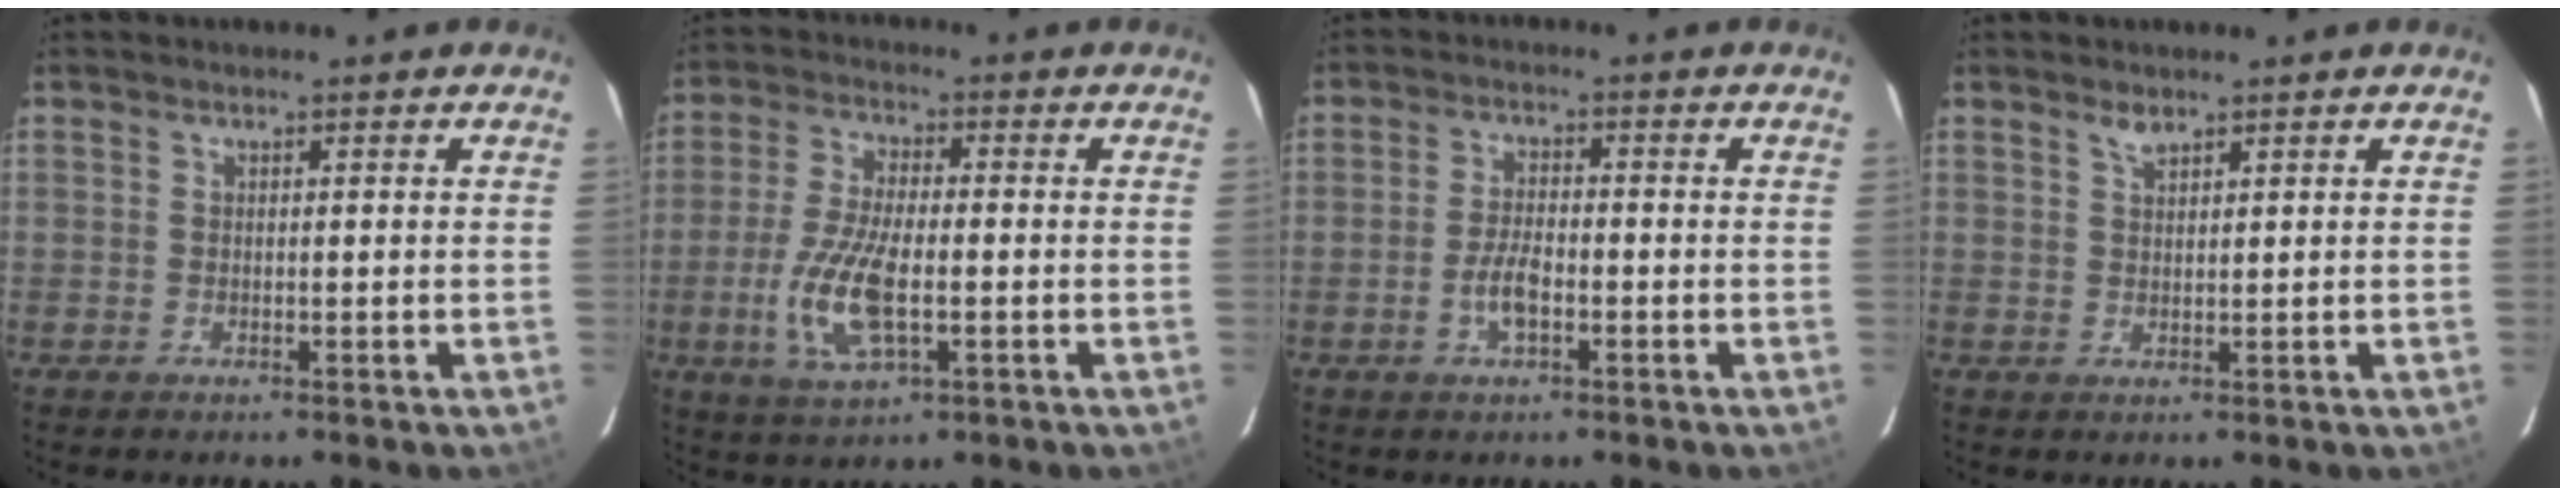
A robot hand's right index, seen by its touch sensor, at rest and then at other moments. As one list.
[{"total": 11.5, "force": [-2.8, 4.3, 10.4], "torque": [-0.219, -0.007, -0.052]}, {"total": 4.7, "force": [-1.9, 1.9, 3.9], "torque": [-0.082, 0.002, -0.034]}, {"total": 1.7, "force": [1.4, 0.6, 0.8], "torque": [-0.012, 0.002, 0.024]}]